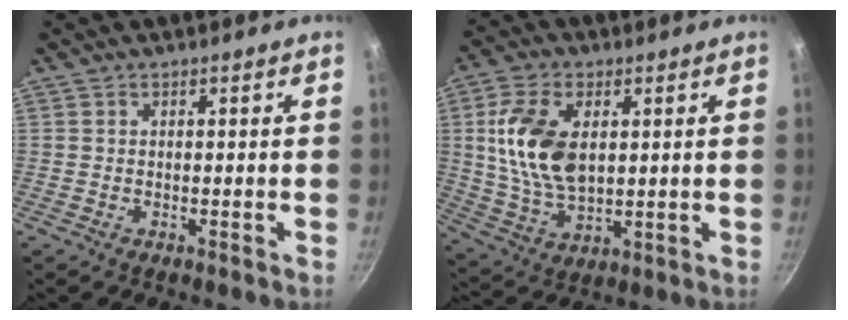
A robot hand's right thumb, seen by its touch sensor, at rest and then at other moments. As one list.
[{"total": 14.3, "force": [2.8, 8.5, 11.2], "torque": [-0.204, -0.014, 0.059]}]